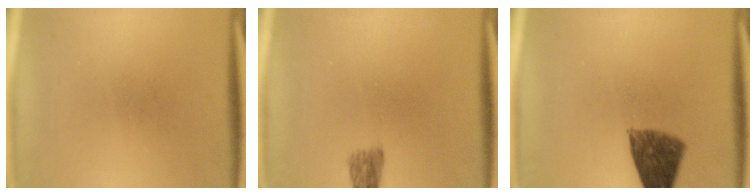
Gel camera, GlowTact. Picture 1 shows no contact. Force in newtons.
{"total": 2.5}
{"total": 8.3}